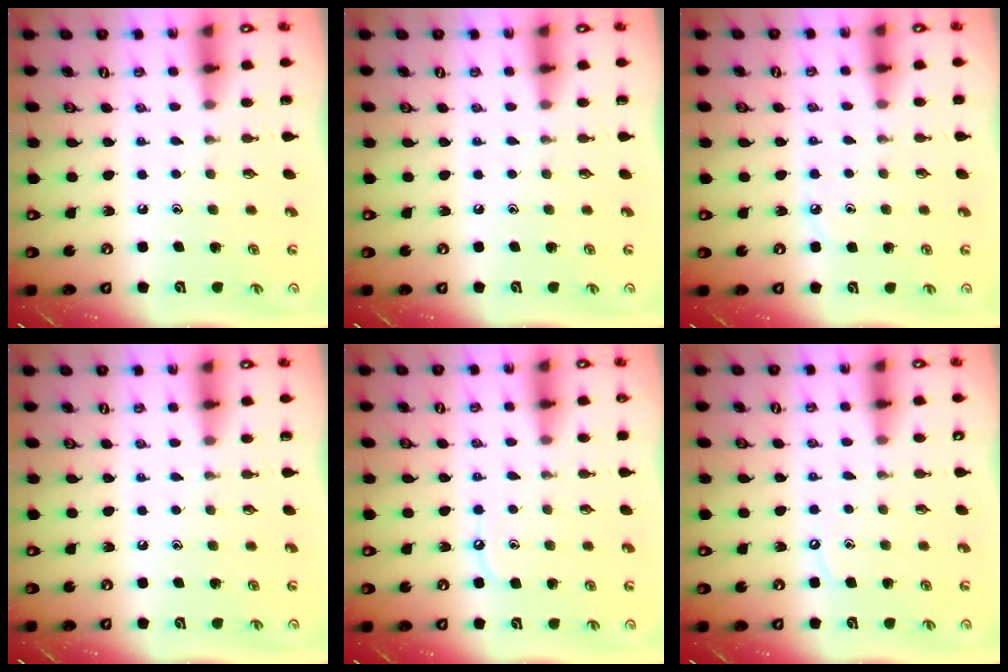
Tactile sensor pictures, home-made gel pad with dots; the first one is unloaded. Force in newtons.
{"total": 0.0}
{"total": 3.7, "press": 3.7, "slide": 0.6}
{"total": 0.0}
{"total": 5.5, "press": 5.4, "slide": 0.7}
{"total": 3.4, "press": 3.4, "slide": 0.5}